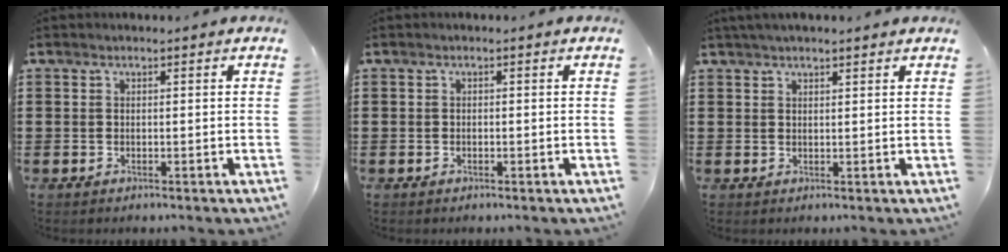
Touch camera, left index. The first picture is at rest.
{"total": 0.5, "force": [-0.4, 0.3, 0.2], "torque": [-0.007, -0.001, -0.007]}
{"total": 1.7, "force": [1.5, 0.2, 0.8], "torque": [-0.018, 0.002, 0.028]}